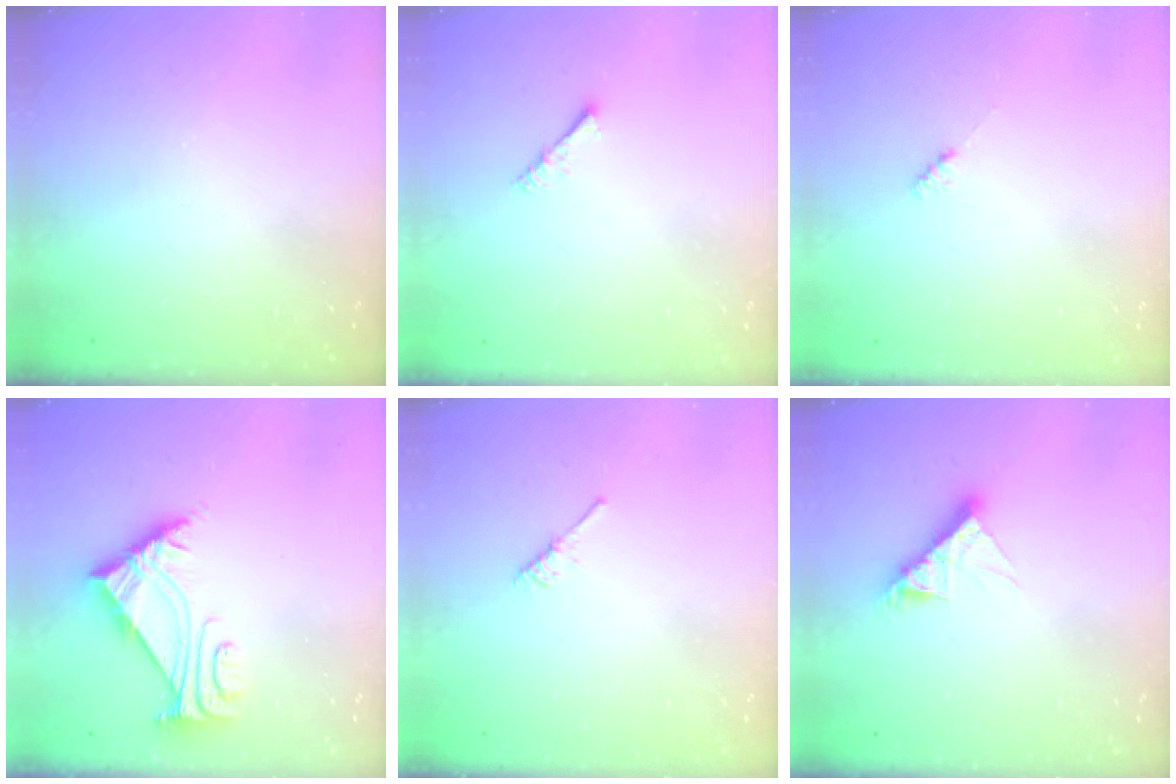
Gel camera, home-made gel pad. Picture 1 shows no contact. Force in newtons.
{"total": 2.2, "press": 2.1, "slide": 0.5}
{"total": 2.1, "press": 2.0, "slide": 0.5}
{"total": 5.5, "press": 5.3, "slide": 1.1}
{"total": 2.1, "press": 2.1, "slide": 0.4}
{"total": 8.3, "press": 8.3, "slide": 0.5}